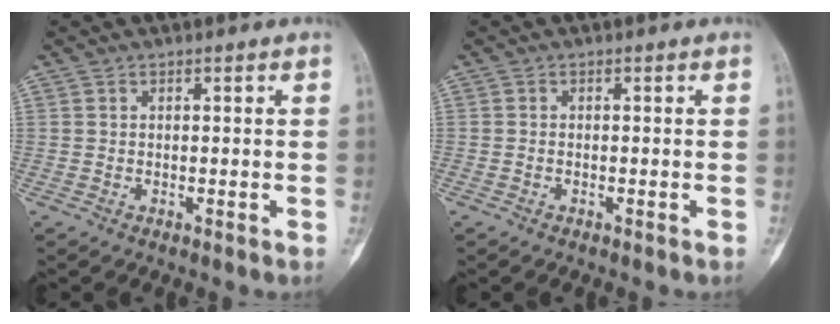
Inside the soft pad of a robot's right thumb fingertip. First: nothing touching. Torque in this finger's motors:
{"motor_torque": [-0.12, -0.13, 0.28, -0.06, 0.04]}